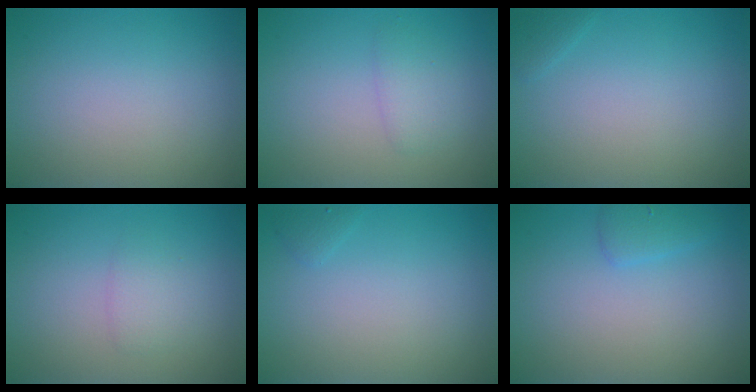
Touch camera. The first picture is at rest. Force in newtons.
{"total": 1.6, "press": 1.6, "slide": 0.1}
{"total": 0.7, "press": 0.7, "slide": 0.1}
{"total": 1.4, "press": 1.4, "slide": 0.0}
{"total": 0.6, "press": 0.6, "slide": 0.1}
{"total": 1.4, "press": 1.4, "slide": 0.2}